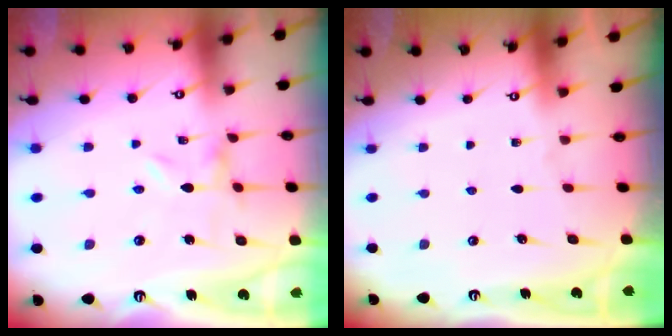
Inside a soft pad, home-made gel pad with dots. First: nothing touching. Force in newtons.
{"total": 0.0}